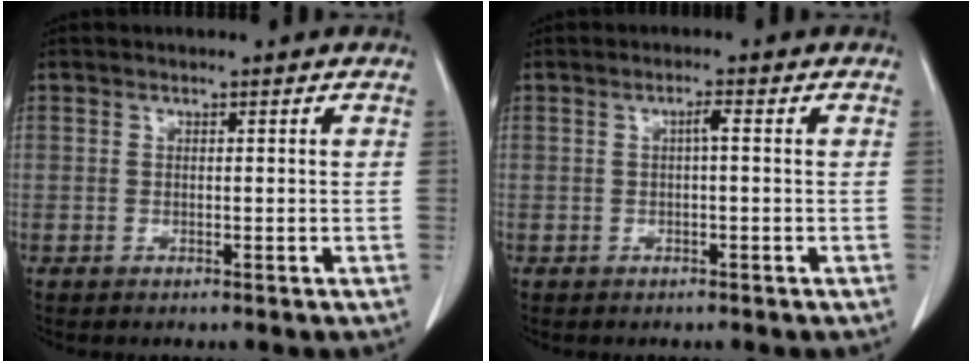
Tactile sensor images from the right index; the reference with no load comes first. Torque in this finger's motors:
{"motor_torque": [0.19, -0.15, 0.10, 0.02]}